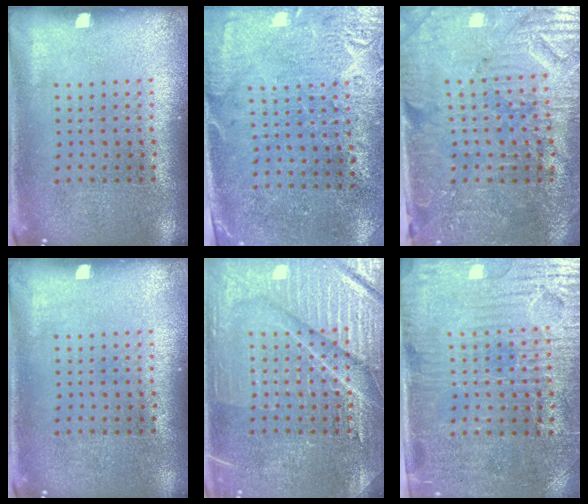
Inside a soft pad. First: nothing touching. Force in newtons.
{"total": 2.8, "press": 2.4, "slide": 1.5}
{"total": 3.8, "press": 3.5, "slide": 1.4}
{"total": 0.0}
{"total": 4.3, "press": 4.2, "slide": 0.5}
{"total": 3.8, "press": 3.6, "slide": 1.4}